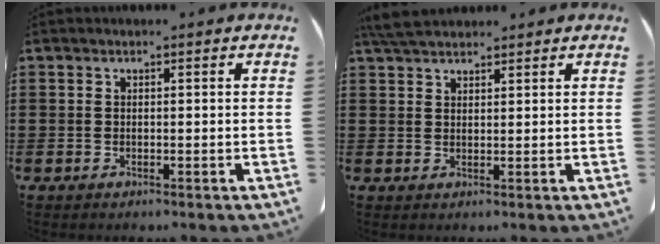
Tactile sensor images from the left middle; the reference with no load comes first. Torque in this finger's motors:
{"motor_torque": [0.18, 0.14, 0.04, 0.02]}